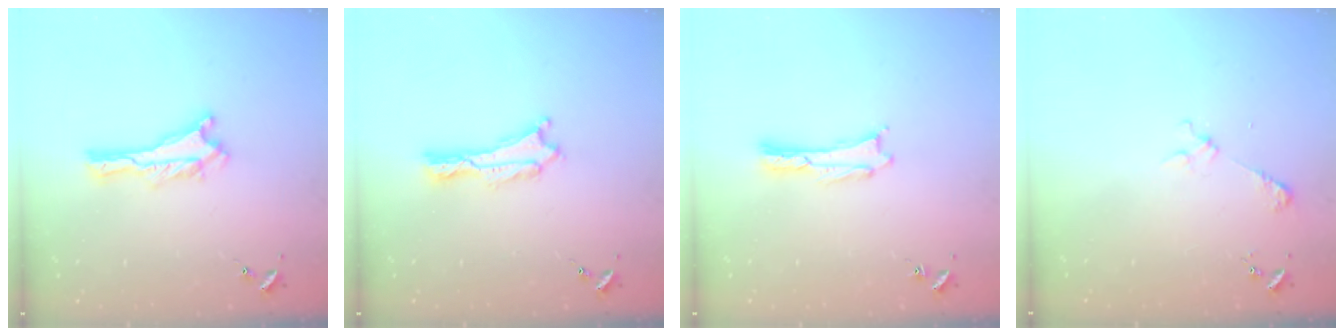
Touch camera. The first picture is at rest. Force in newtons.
{"total": 0.7, "press": 0.7, "slide": 0.2}
{"total": 0.0}
{"total": 2.4, "press": 2.4, "slide": 0.2}